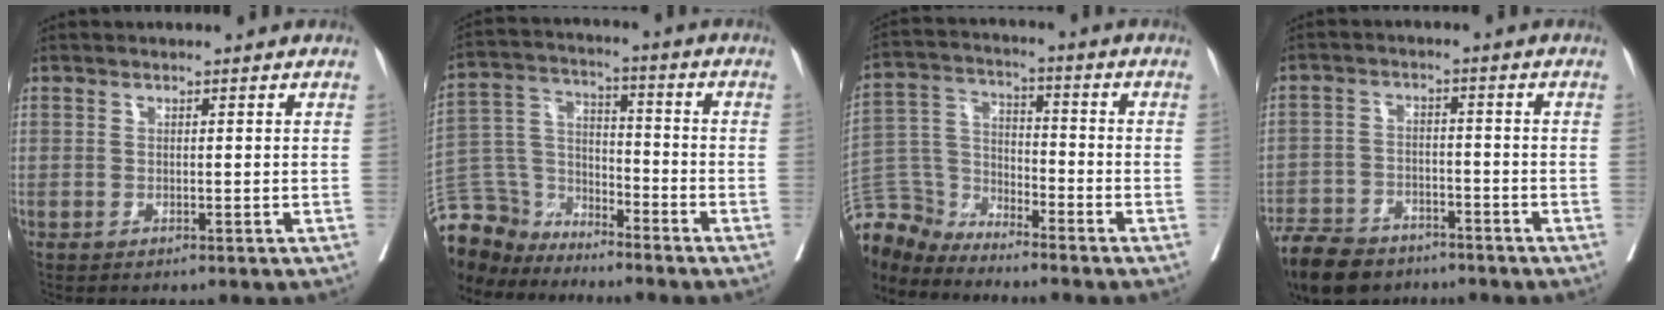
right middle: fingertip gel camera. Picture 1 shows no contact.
{"total": 11.1, "force": [-10.3, 4.1, 0.1], "torque": [-0.016, 0.032, -0.200]}
{"total": 9.3, "force": [-9.2, 1.3, -0.5], "torque": [-0.002, 0.022, -0.188]}
{"total": 10.5, "force": [-8.3, 4.9, 4.2], "torque": [-0.082, -0.012, -0.138]}